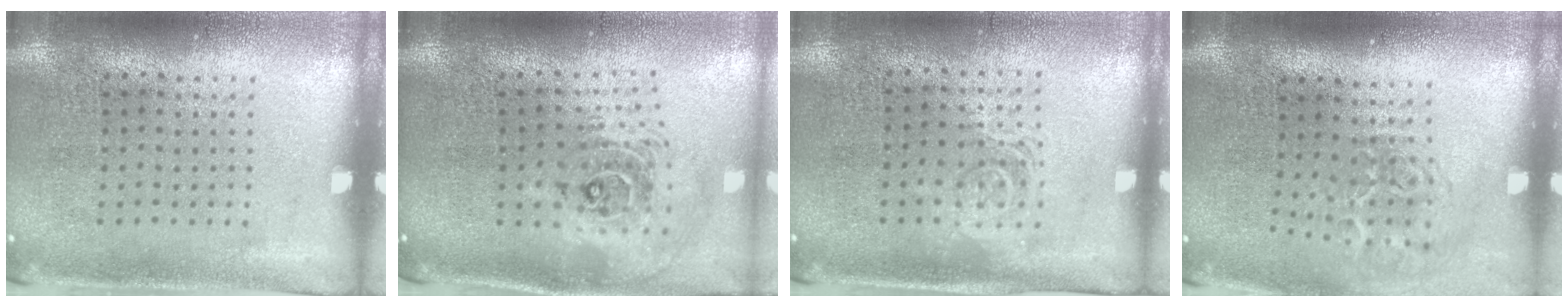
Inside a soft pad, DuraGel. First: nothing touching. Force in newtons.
{"total": 2.3, "press": 1.7, "slide": 1.5}
{"total": 1.3, "press": 1.2, "slide": 0.5}
{"total": 2.0, "press": 1.3, "slide": 1.5}